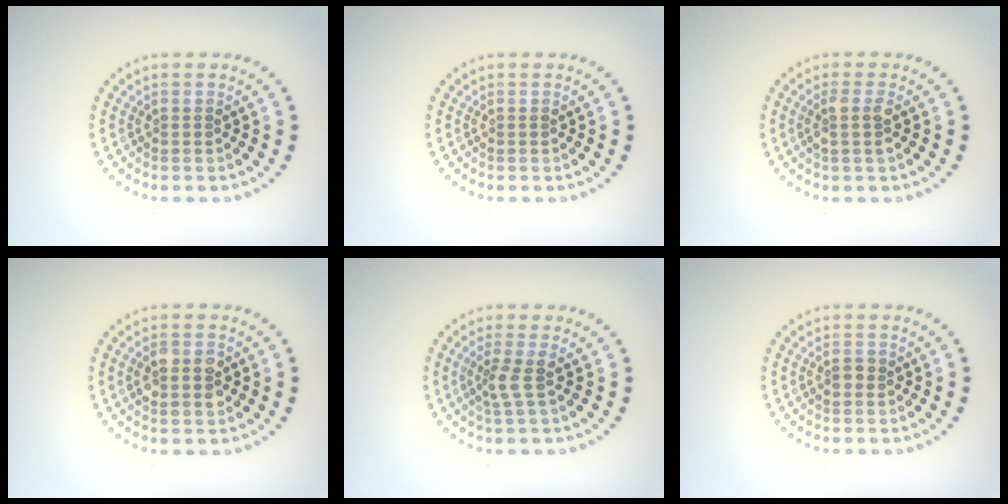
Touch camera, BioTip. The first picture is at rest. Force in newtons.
{"total": 0.0}
{"total": 1.8, "press": 1.5, "slide": 0.9}
{"total": 2.7, "press": 2.7, "slide": 0.3}
{"total": 1.9, "press": 1.5, "slide": 1.3}
{"total": 1.1, "press": 1.1, "slide": 0.1}